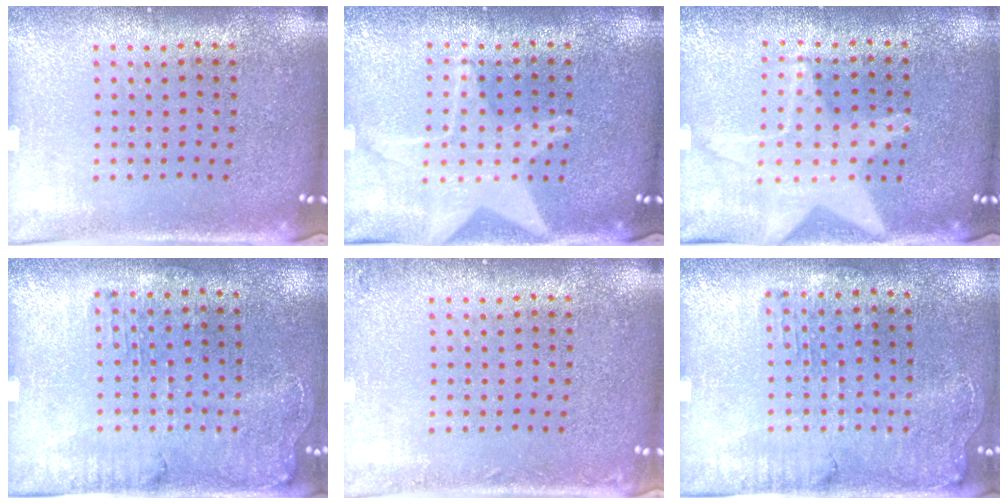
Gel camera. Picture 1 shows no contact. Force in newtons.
{"total": 2.5, "press": 2.5, "slide": 0.3}
{"total": 1.1, "press": 1.1, "slide": 0.1}
{"total": 1.3, "press": 1.2, "slide": 0.5}
{"total": 1.1, "press": 1.1, "slide": 0.1}
{"total": 1.3, "press": 1.3, "slide": 0.3}